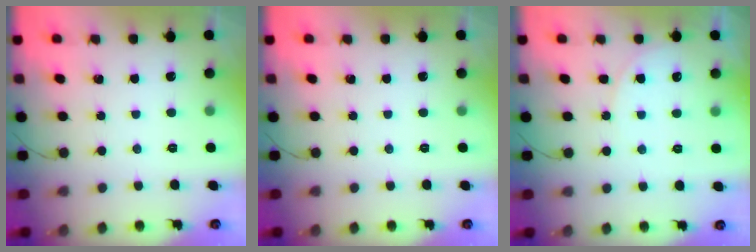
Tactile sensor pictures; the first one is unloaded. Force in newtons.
{"total": 0.0}
{"total": 4.8, "press": 4.8, "slide": 0.5}